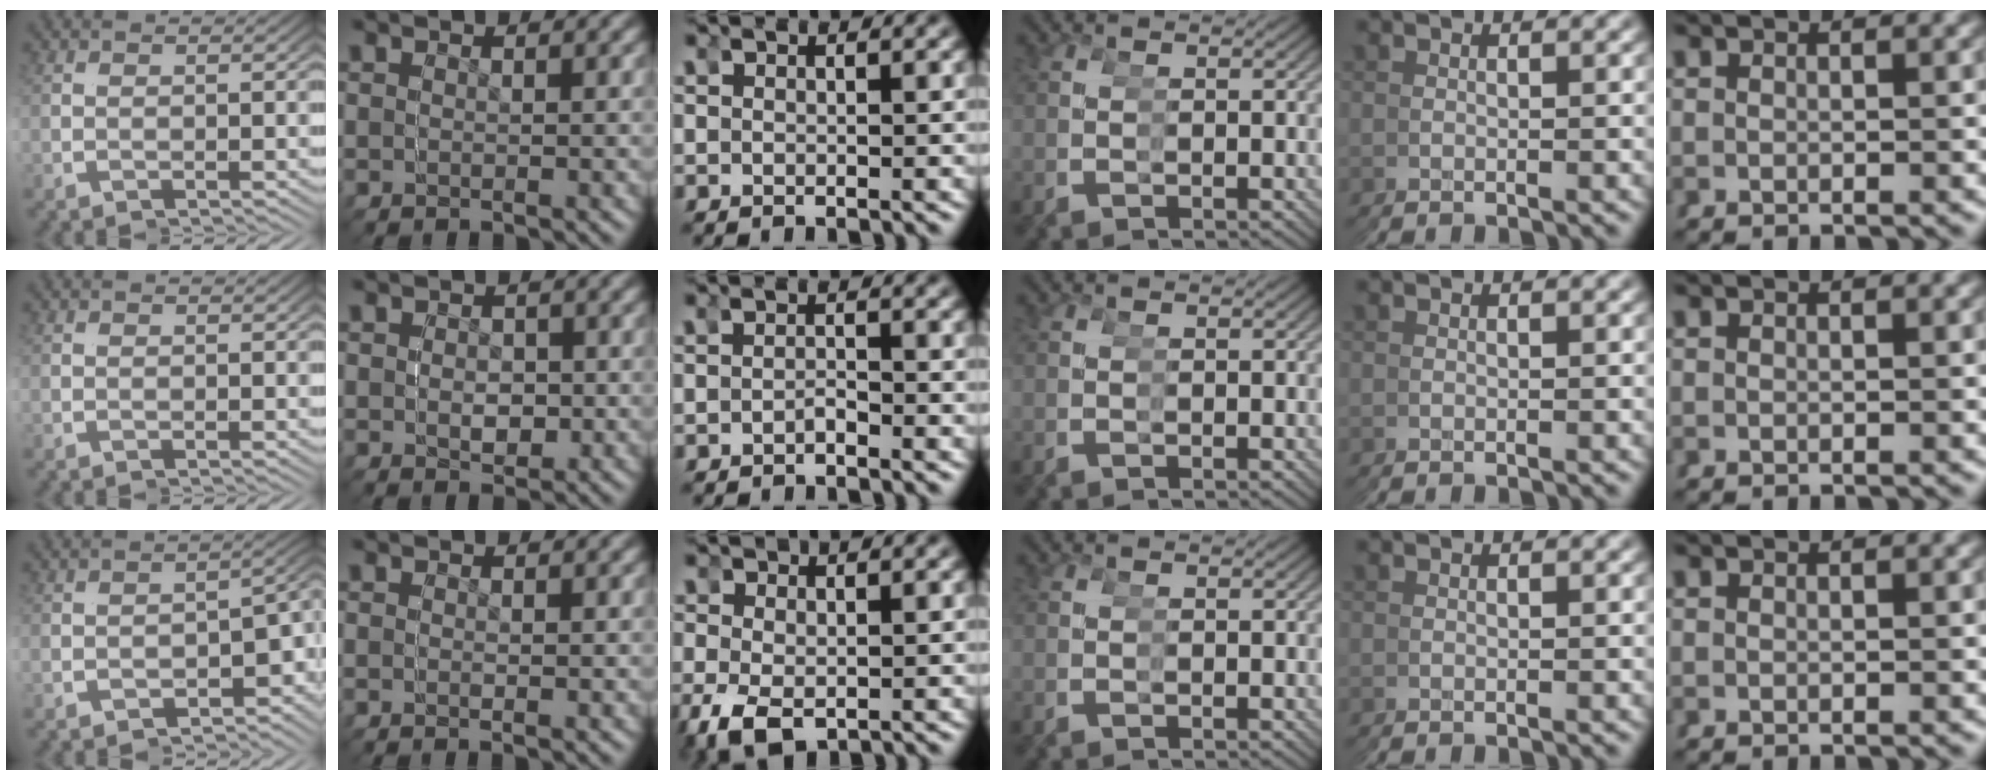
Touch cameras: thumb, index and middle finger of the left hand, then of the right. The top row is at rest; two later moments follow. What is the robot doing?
{"motion": "grasp_and_lifting", "object": "tape"}